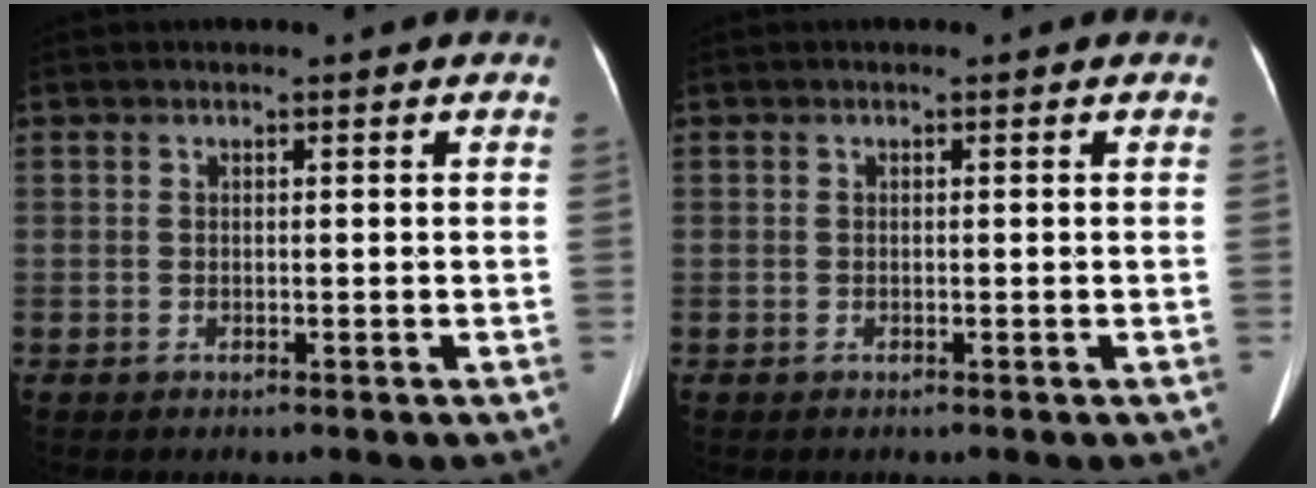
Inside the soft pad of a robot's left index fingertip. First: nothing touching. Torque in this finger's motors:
{"motor_torque": [0.04, 0.08, 0.06, 0.02]}